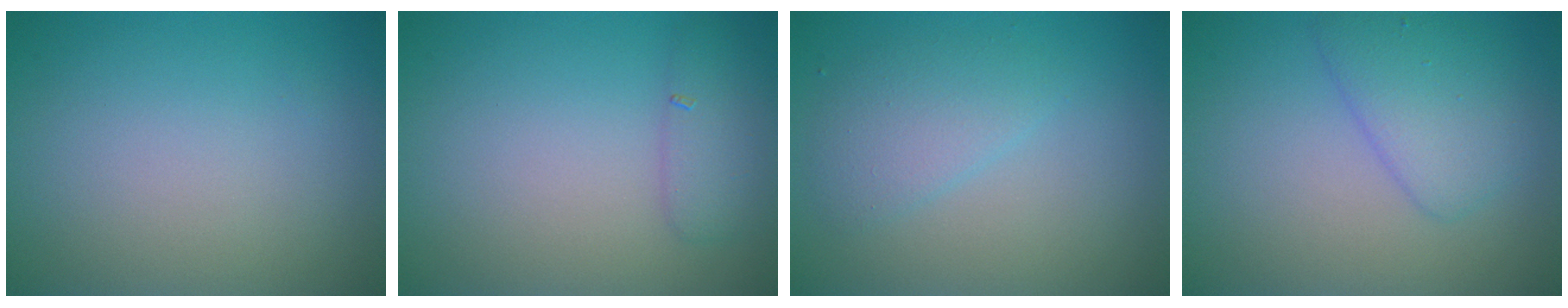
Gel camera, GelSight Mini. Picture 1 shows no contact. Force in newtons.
{"total": 1.9, "press": 1.9, "slide": 0.1}
{"total": 2.5, "press": 2.5, "slide": 0.1}
{"total": 3.4, "press": 3.4, "slide": 0.1}